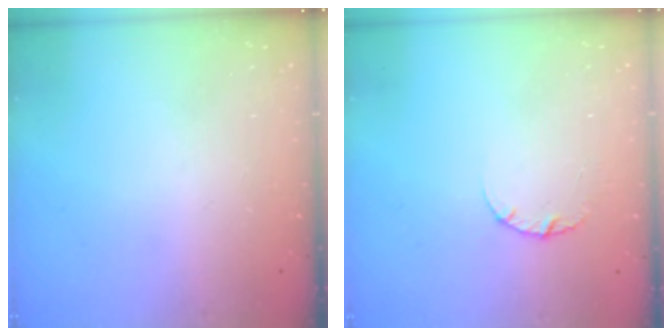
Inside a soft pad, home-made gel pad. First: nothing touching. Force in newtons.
{"total": 2.5, "press": 2.5, "slide": 0.3}